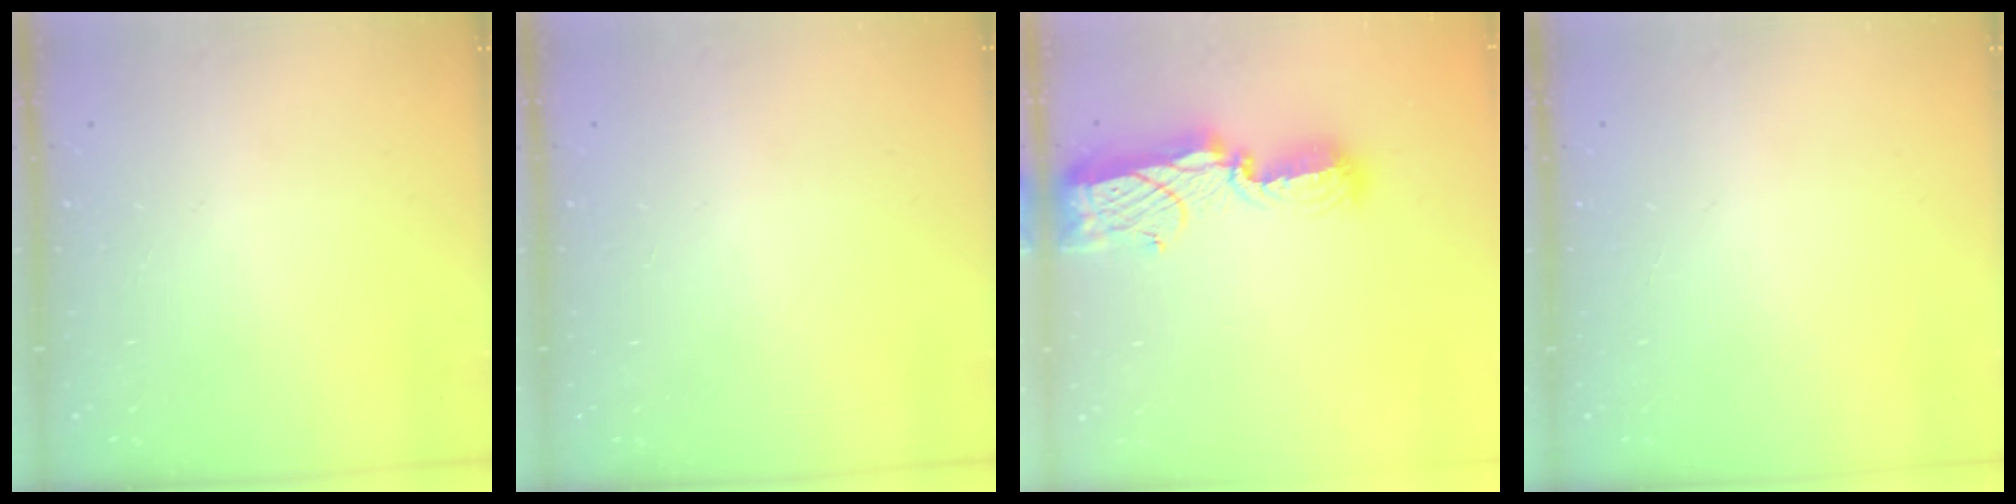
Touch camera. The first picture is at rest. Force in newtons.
{"total": 0.9, "press": 0.9, "slide": 0.0}
{"total": 14.1, "press": 14.1, "slide": 0.7}
{"total": 0.0}